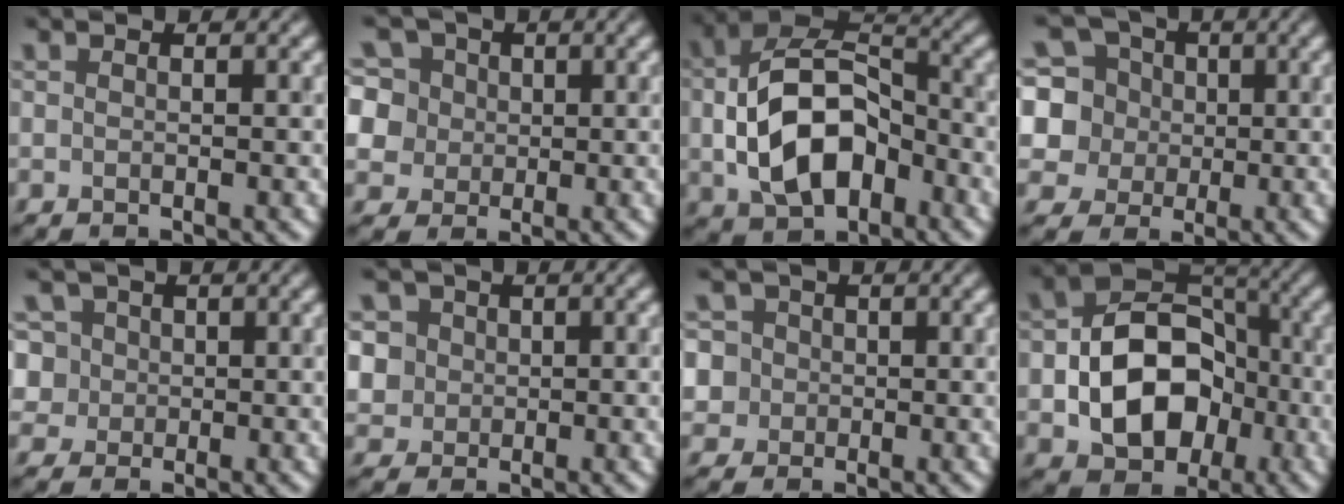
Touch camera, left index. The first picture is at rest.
{"total": 10.4, "force": [4.3, 8.2, 4.8], "torque": [-0.097, 0.041, 0.046]}
{"total": 9.8, "force": [-1.8, 6.1, 7.4], "torque": [-0.151, 0.003, -0.031]}
{"total": 7.9, "force": [1.6, 7.2, 2.6], "torque": [-0.068, 0.029, 0.020]}
{"total": 6.7, "force": [2.0, 5.8, 2.6], "torque": [-0.049, 0.037, 0.002]}
{"total": 6.0, "force": [1.9, 5.2, 2.4], "torque": [-0.042, 0.026, 0.012]}
{"total": 6.0, "force": [0.9, 5.6, 2.0], "torque": [-0.038, 0.036, -0.013]}
{"total": 10.1, "force": [-2.2, 7.2, 6.7], "torque": [-0.103, 0.002, -0.039]}